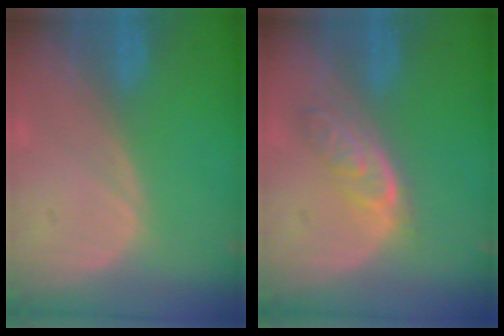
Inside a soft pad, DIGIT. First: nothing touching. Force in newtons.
{"total": 4.7, "press": 4.4, "slide": 1.9}